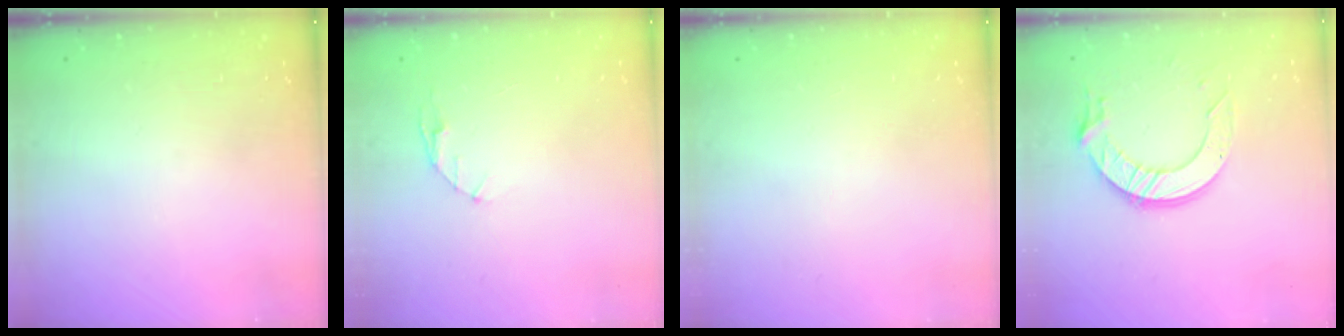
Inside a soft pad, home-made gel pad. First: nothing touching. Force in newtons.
{"total": 2.9, "press": 2.9, "slide": 0.4}
{"total": 0.0}
{"total": 11.8, "press": 11.8, "slide": 1.1}